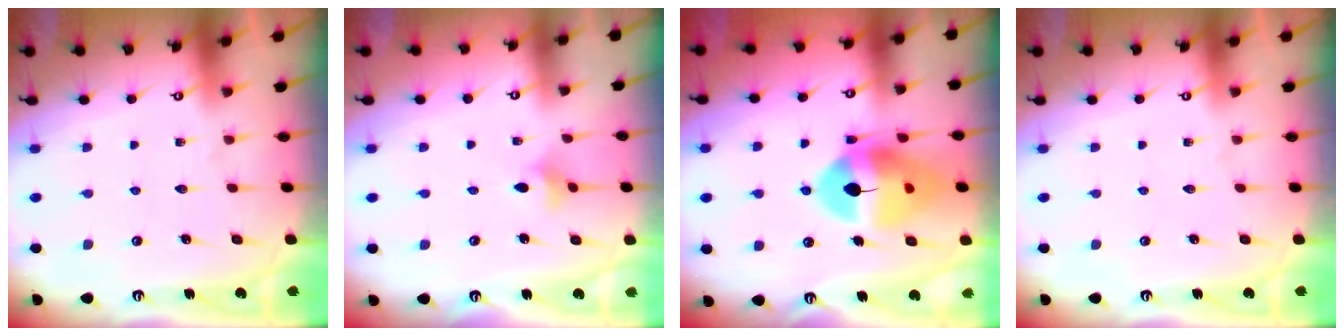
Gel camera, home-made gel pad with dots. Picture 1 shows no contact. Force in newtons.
{"total": 3.7, "press": 3.7, "slide": 0.7}
{"total": 15.2, "press": 15.0, "slide": 2.0}
{"total": 0.0}